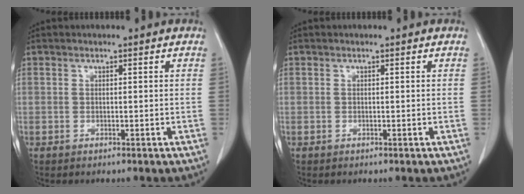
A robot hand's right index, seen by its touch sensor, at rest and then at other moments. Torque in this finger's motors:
{"motor_torque": [0.00, 0.00, 0.00, 0.00]}